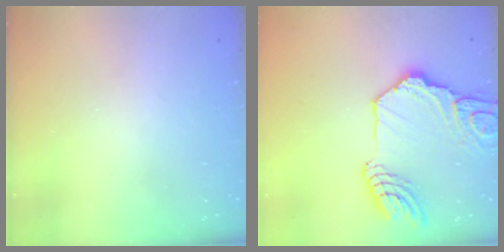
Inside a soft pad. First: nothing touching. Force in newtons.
{"total": 20.0, "press": 19.8, "slide": 2.6}